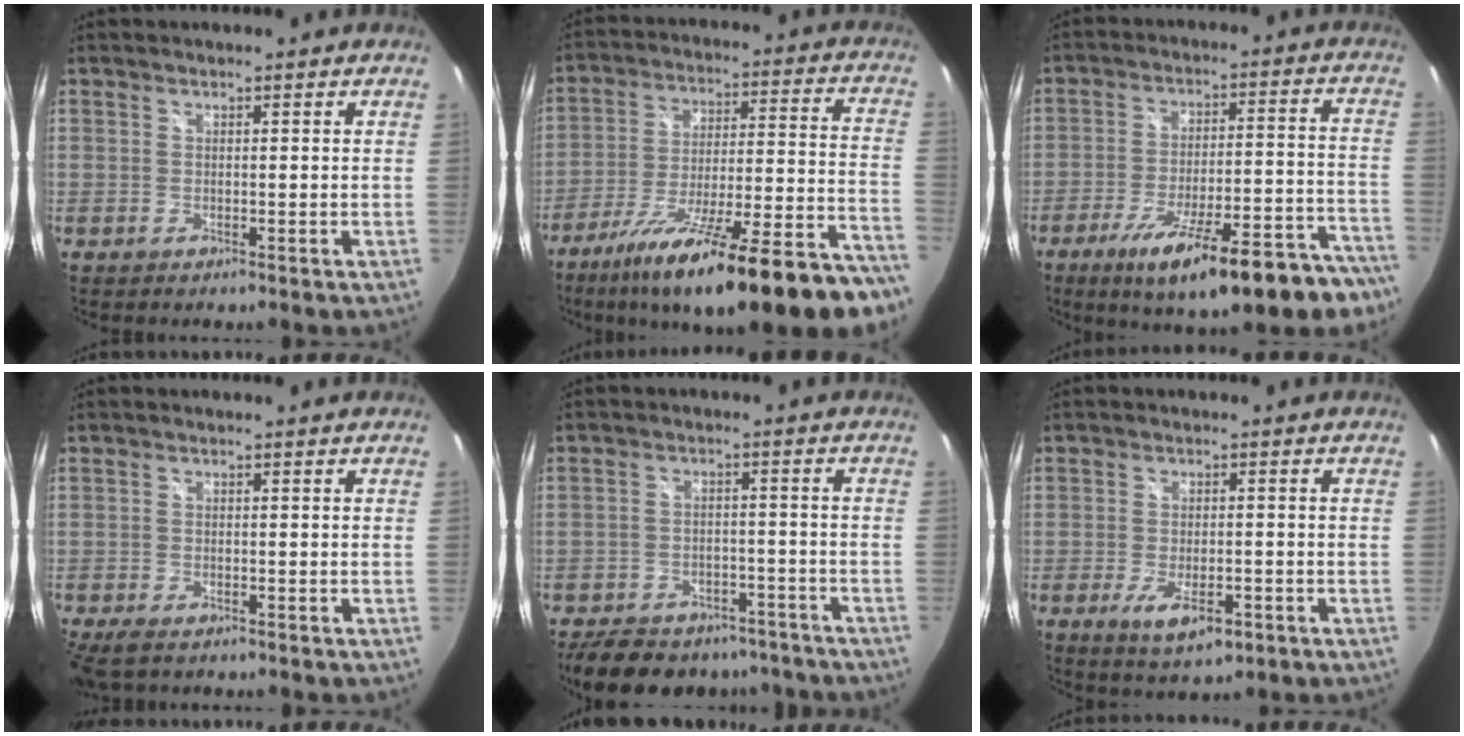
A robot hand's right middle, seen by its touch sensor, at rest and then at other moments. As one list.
[{"total": 30.0, "force": [-23.2, 4.3, 18.4], "torque": [-0.268, -0.061, -0.337]}, {"total": 23.6, "force": [-17.4, 5.0, 15.0], "torque": [-0.226, -0.039, -0.238]}, {"total": 5.0, "force": [-3.7, 1.8, 2.8], "torque": [-0.067, -0.025, -0.067]}, {"total": 18.0, "force": [-14.6, 8.2, 6.7], "torque": [-0.150, 0.015, -0.188]}, {"total": 6.9, "force": [-3.4, 2.8, 5.4], "torque": [-0.110, -0.020, -0.051]}]